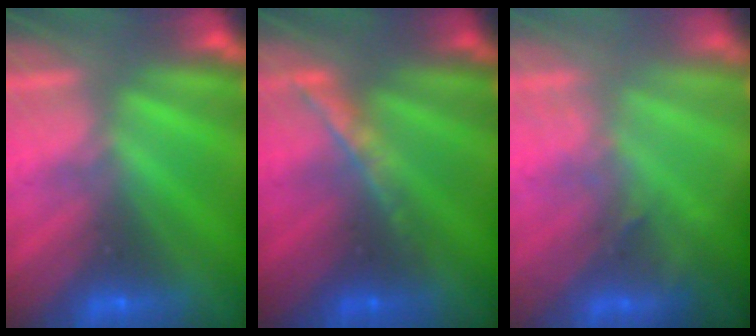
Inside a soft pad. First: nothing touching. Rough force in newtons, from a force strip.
{"total": 1.7}
{"total": 2.7}